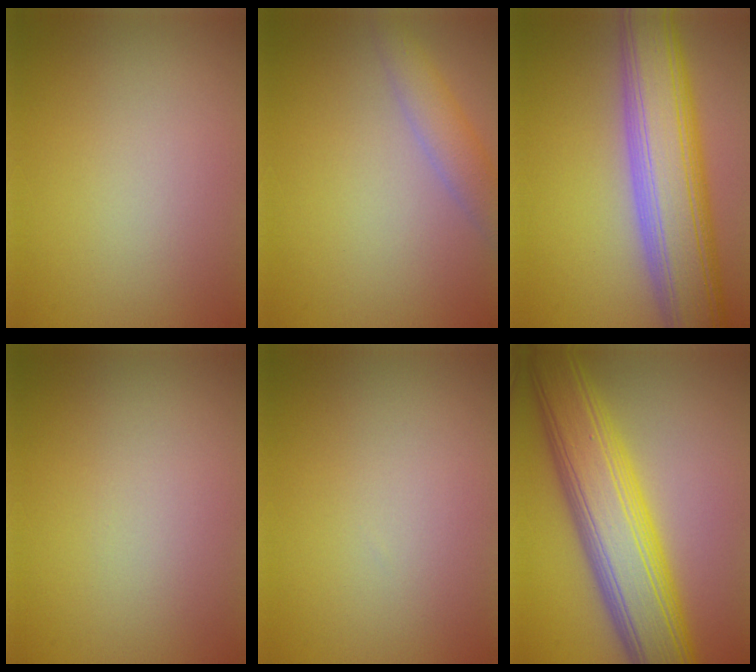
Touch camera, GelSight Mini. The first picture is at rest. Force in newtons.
{"total": 2.9, "press": 2.9, "slide": 0.1}
{"total": 11.1, "press": 11.1, "slide": 0.6}
{"total": 0.0}
{"total": 0.0}
{"total": 11.0, "press": 11.0, "slide": 0.1}